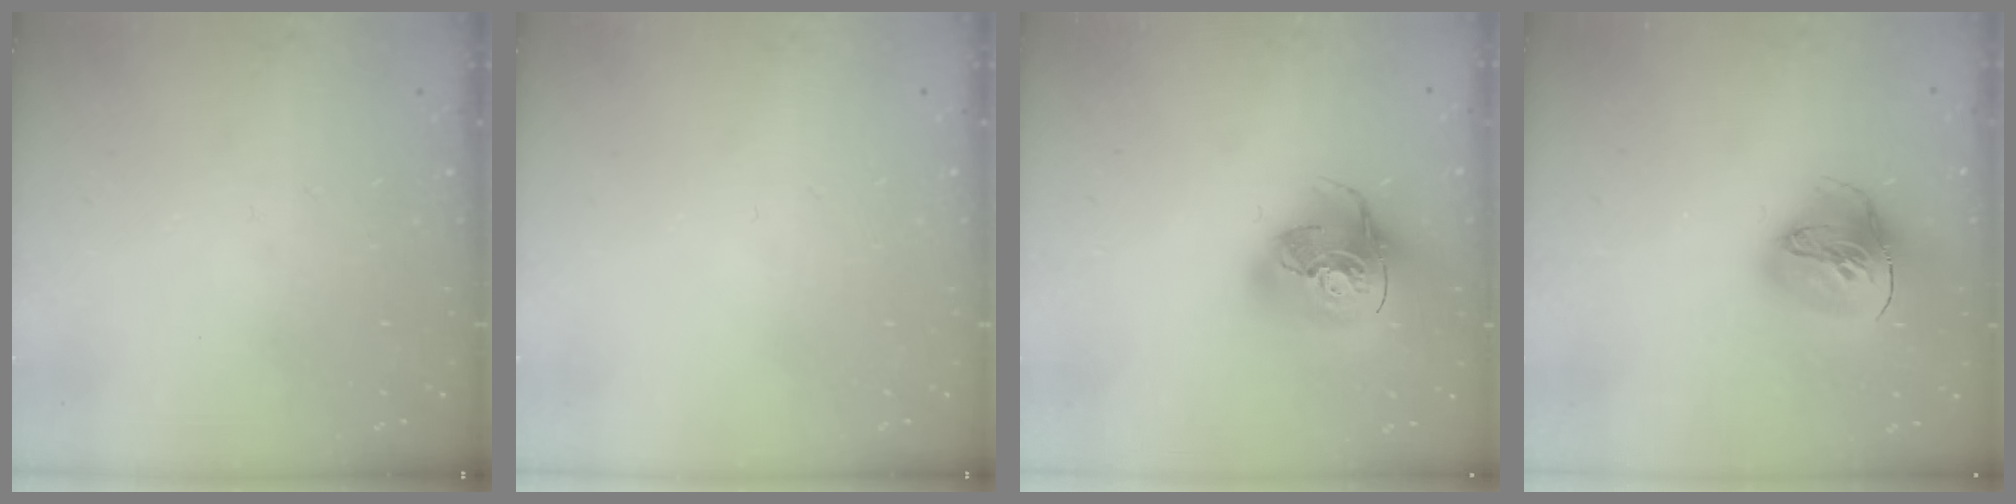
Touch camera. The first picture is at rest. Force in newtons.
{"total": 0.0}
{"total": 17.1, "press": 17.0, "slide": 2.5}
{"total": 16.9, "press": 16.8, "slide": 1.7}